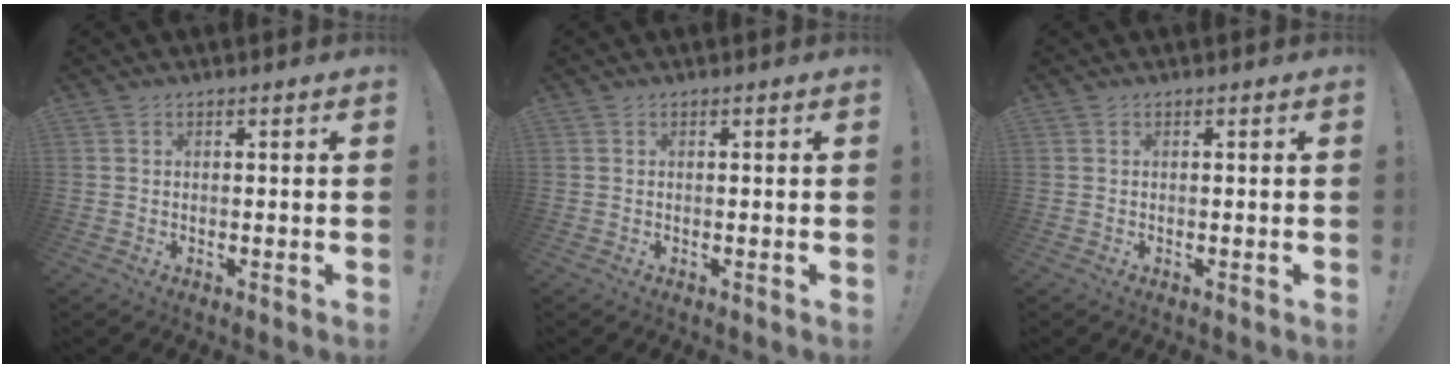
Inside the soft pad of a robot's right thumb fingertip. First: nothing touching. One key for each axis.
{"total": 0.0}
{"total": 0.0}